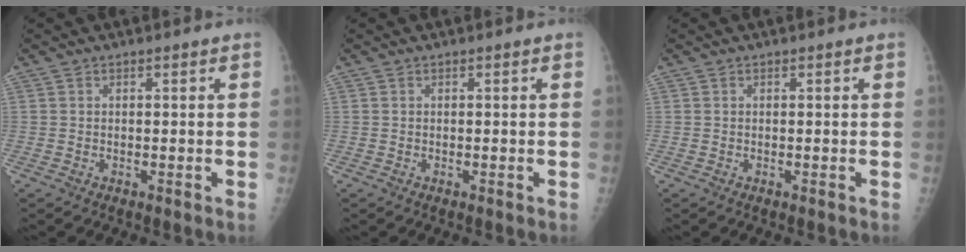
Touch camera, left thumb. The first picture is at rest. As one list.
[{"total": 0.0}, {"total": 0.0}]